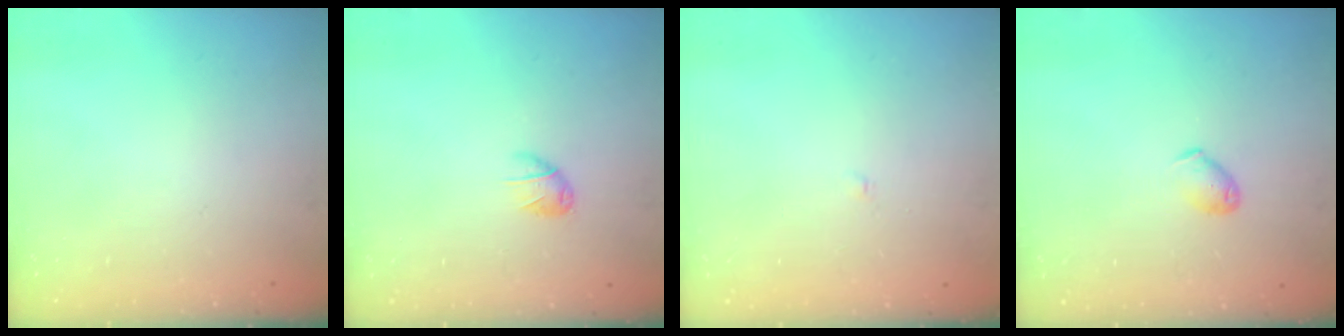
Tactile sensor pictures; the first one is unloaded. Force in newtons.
{"total": 5.0, "press": 4.9, "slide": 0.7}
{"total": 1.9, "press": 1.9, "slide": 0.2}
{"total": 4.3, "press": 4.2, "slide": 1.0}